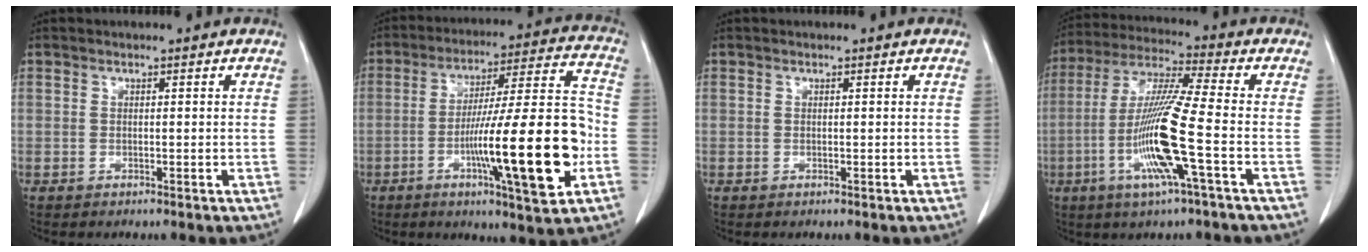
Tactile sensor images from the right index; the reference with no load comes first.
{"total": 20.3, "force": [-5.5, 1.3, 19.5], "torque": [-0.296, 0.004, -0.079]}
{"total": 0.0}
{"total": 13.9, "force": [-3.8, -0.5, 13.3], "torque": [-0.275, -0.012, -0.080]}